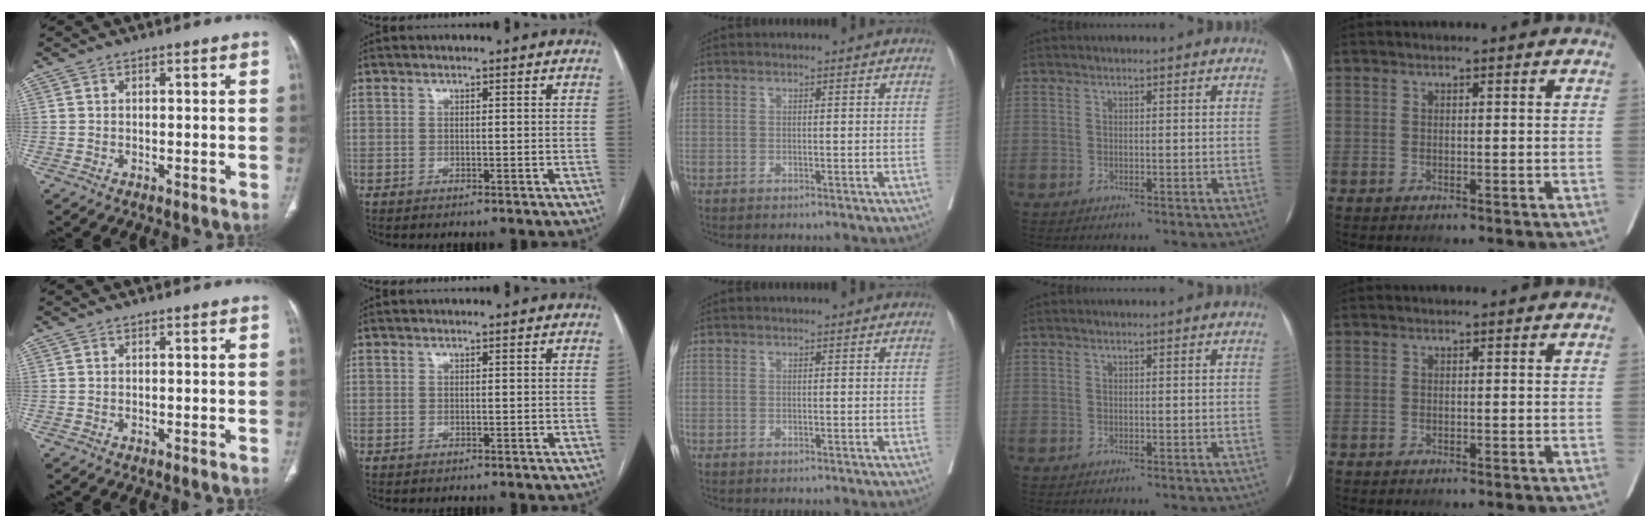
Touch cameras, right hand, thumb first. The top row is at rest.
{}